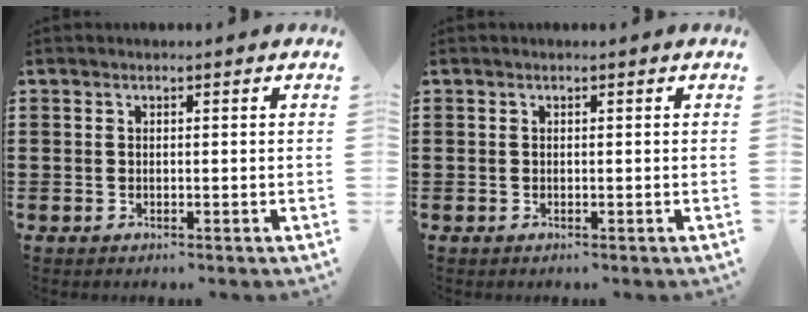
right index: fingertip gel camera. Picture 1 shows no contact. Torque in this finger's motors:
{"motor_torque": [1.65, 0.49, 0.00, 0.00]}